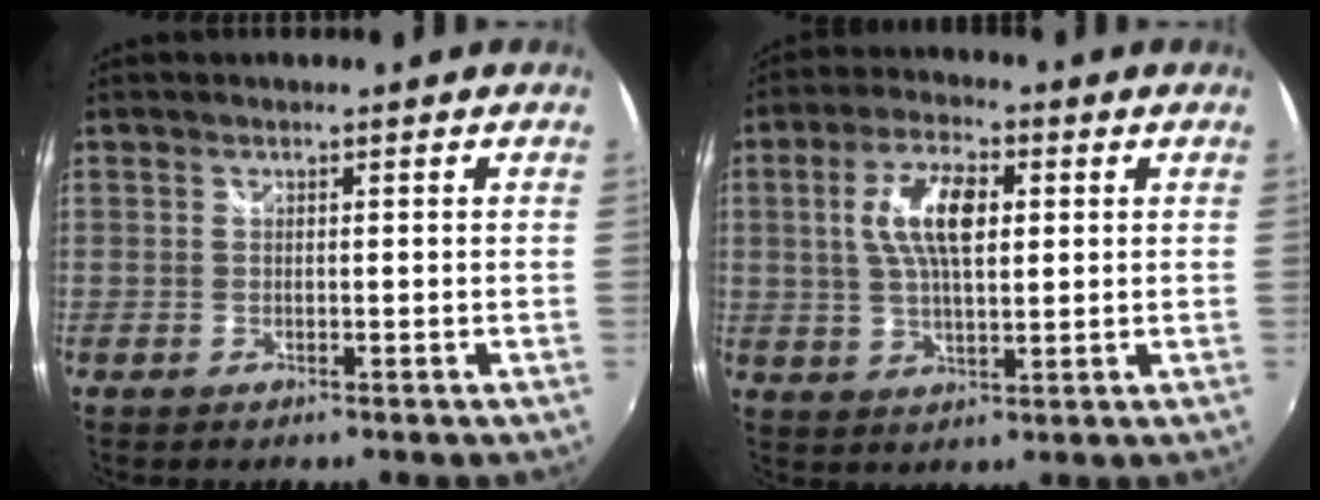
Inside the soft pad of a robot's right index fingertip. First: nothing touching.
{"total": 9.9, "force": [2.1, 4.2, 8.7], "torque": [-0.167, 0.014, 0.038]}